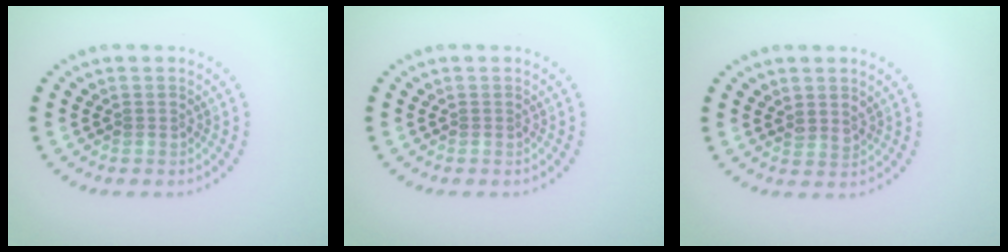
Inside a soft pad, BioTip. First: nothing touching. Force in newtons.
{"total": 0.0}
{"total": 1.1, "press": 0.8, "slide": 0.7}